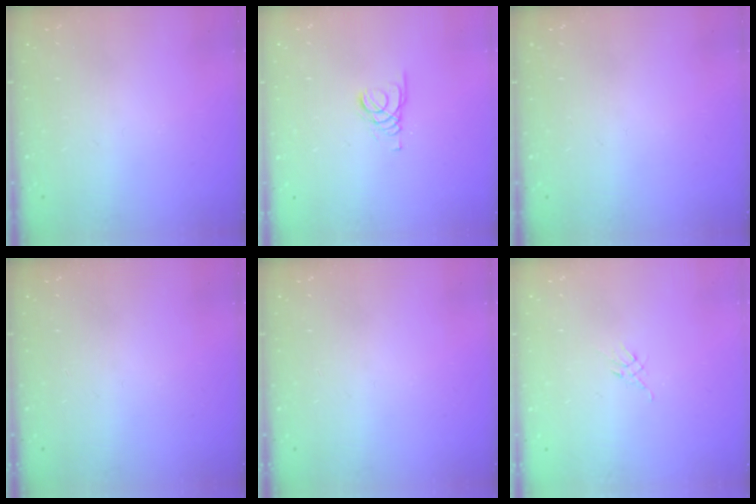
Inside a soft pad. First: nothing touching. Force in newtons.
{"total": 1.8, "press": 1.8, "slide": 0.2}
{"total": 0.0}
{"total": 0.0}
{"total": 0.0}
{"total": 2.6, "press": 2.5, "slide": 0.7}